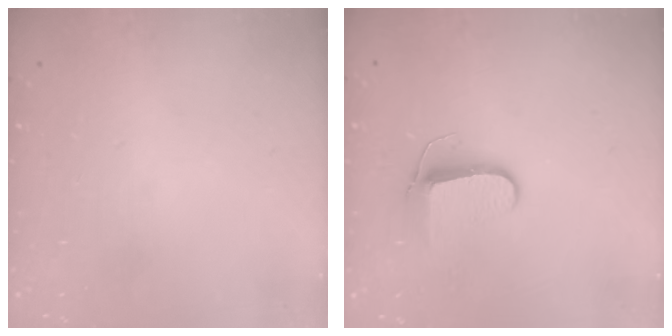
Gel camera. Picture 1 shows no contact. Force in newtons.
{"total": 8.1, "press": 8.1, "slide": 0.9}